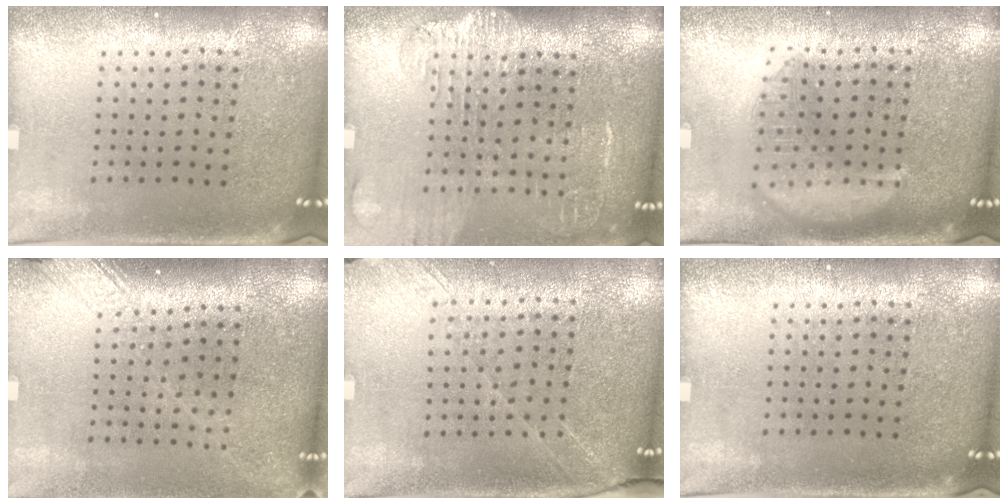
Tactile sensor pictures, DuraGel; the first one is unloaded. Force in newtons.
{"total": 1.7, "press": 1.5, "slide": 0.8}
{"total": 3.0, "press": 3.0, "slide": 0.4}
{"total": 2.0, "press": 1.5, "slide": 1.3}
{"total": 1.3, "press": 1.2, "slide": 0.6}
{"total": 0.0}